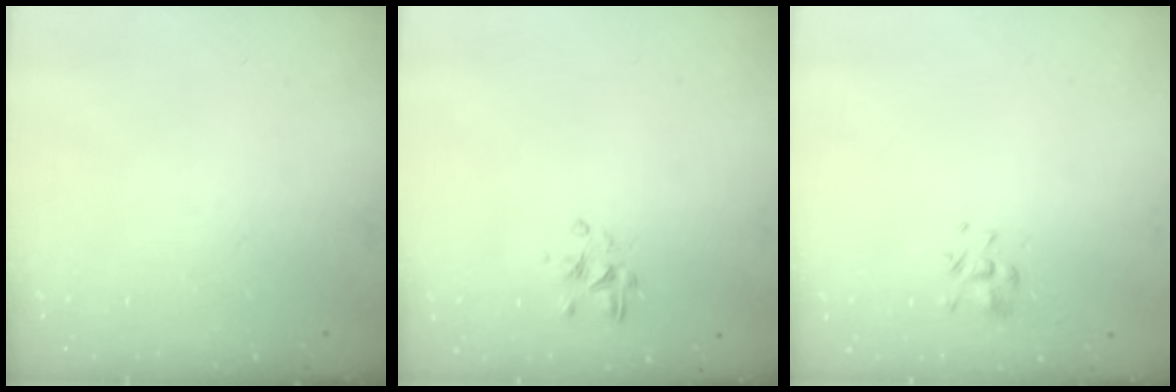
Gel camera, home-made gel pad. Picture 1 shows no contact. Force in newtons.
{"total": 2.1, "press": 1.9, "slide": 0.9}
{"total": 1.3, "press": 1.2, "slide": 0.6}